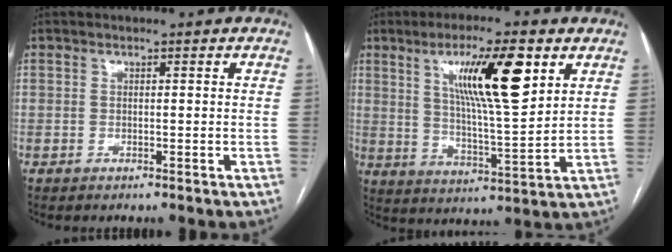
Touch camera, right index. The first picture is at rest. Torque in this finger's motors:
{"motor_torque": [1.33, 0.80, 0.84, 0.14]}